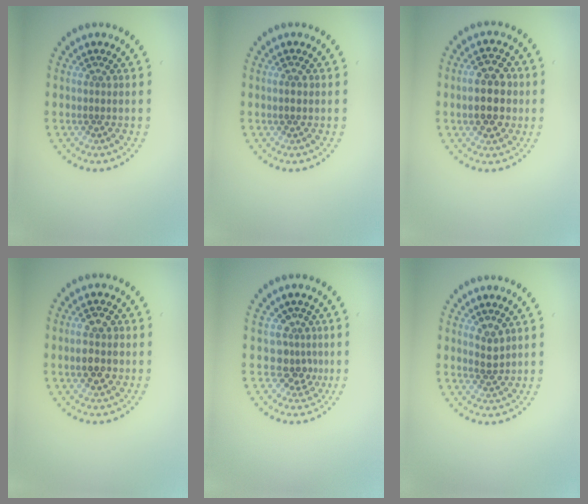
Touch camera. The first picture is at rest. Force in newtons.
{"total": 1.3, "press": 1.3, "slide": 0.1}
{"total": 5.1, "press": 5.0, "slide": 0.2}
{"total": 3.4, "press": 3.4, "slide": 0.2}
{"total": 2.7, "press": 2.0, "slide": 1.8}
{"total": 1.9, "press": 1.7, "slide": 0.7}